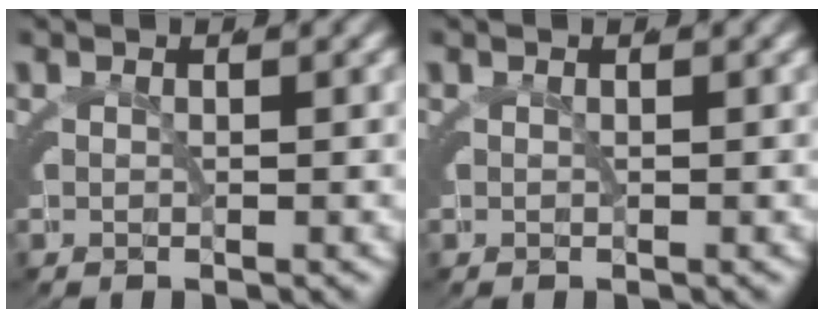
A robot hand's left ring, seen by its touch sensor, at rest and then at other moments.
{"total": 0.0}